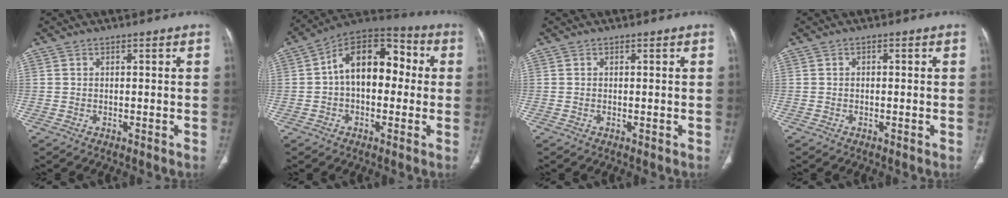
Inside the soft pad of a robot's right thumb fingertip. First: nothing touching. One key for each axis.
{"total": 15.6, "fx": 1.1, "fy": 9.8, "fz": 12.1, "tx": -0.152, "ty": 0.047, "tz": 0.004}
{"total": 0.0}
{"total": 0.6, "fx": -0.1, "fy": 0.4, "fz": 0.4, "tx": -0.005, "ty": 0.002, "tz": -0.003}